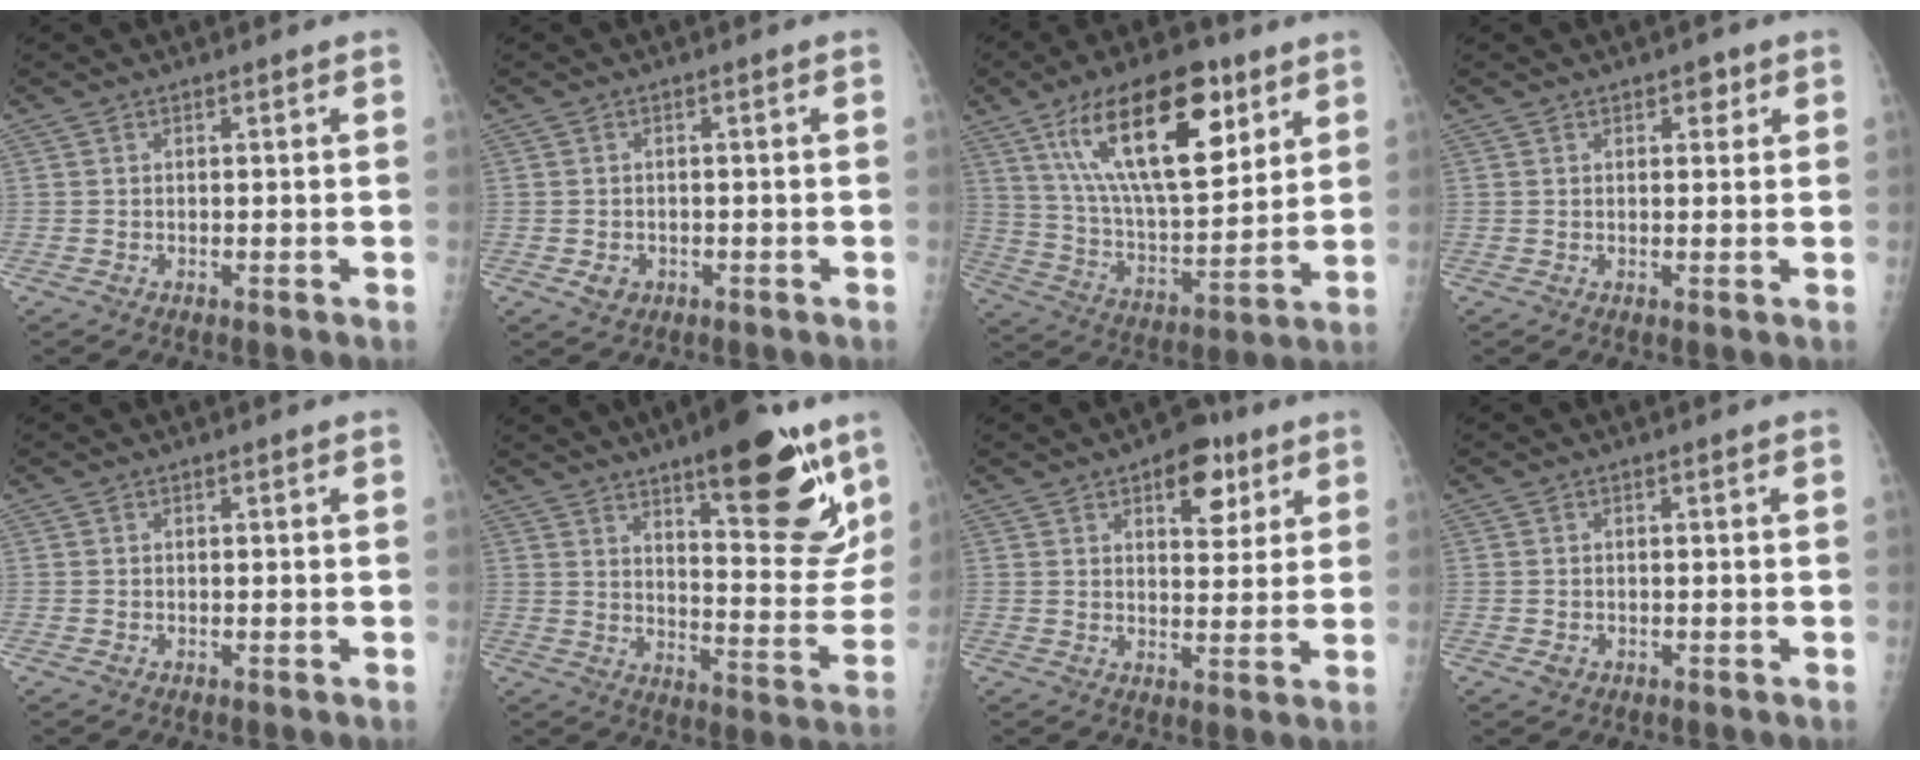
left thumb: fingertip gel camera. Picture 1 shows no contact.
{"total": 2.5, "force": [-0.9, 2.1, 1.0], "torque": [-0.008, 0.003, -0.008]}
{"total": 23.6, "force": [11.4, 10.0, 18.1], "torque": [-0.274, -0.040, 0.199]}
{"total": 2.1, "force": [1.1, 1.4, 1.2], "torque": [0.001, -0.002, 0.011]}
{"total": 0.6, "force": [-0.3, 0.4, 0.2], "torque": [-0.003, 0.001, -0.005]}
{"total": 20.0, "force": [12.0, 5.9, 14.9], "torque": [-0.159, -0.077, 0.174]}
{"total": 8.8, "force": [4.6, 4.9, 5.7], "torque": [-0.042, -0.016, 0.058]}
{"total": 1.2, "force": [-0.5, 1.0, 0.4], "torque": [-0.003, 0.003, -0.007]}